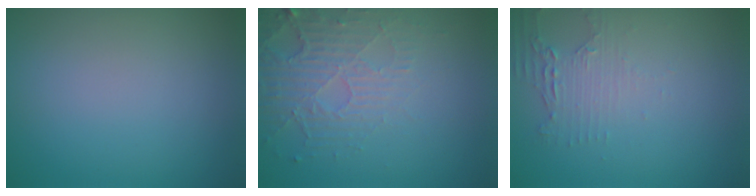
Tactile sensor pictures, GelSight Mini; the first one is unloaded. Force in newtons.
{"total": 5.3, "press": 3.3, "slide": 4.1}
{"total": 2.0, "press": 1.6, "slide": 1.1}